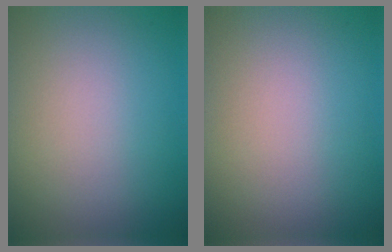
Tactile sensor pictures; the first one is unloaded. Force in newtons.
{"total": 0.0}